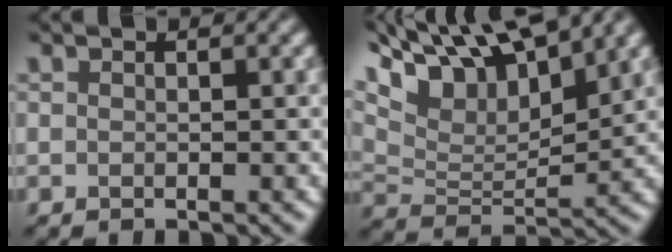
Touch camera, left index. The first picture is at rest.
{"total": 11.0, "force": [7.9, 3.6, 6.7], "torque": [-0.127, 0.015, 0.132]}